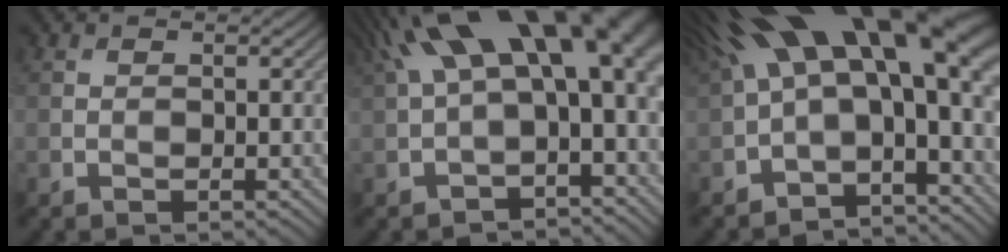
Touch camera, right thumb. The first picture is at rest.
{"total": 16.9, "force": [4.5, 7.3, 14.5], "torque": [-0.239, 0.025, 0.093]}
{"total": 18.6, "force": [4.3, 7.8, 16.3], "torque": [-0.257, 0.014, 0.094]}